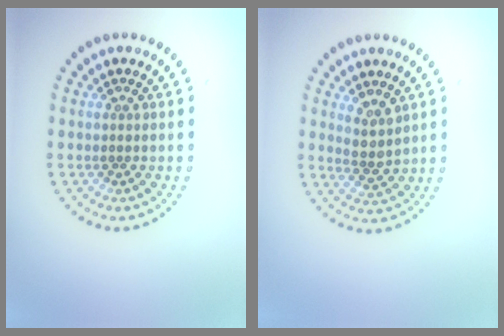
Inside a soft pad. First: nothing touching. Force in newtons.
{"total": 2.2, "press": 1.9, "slide": 1.1}